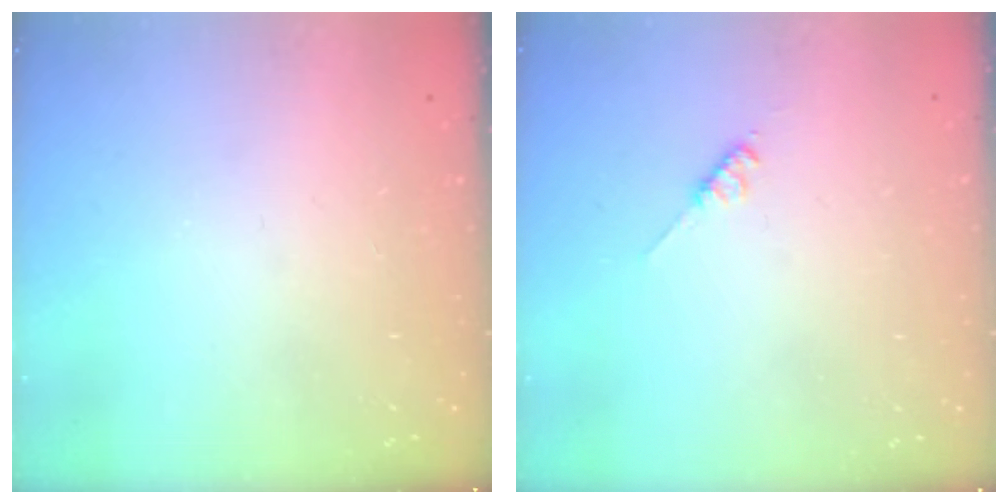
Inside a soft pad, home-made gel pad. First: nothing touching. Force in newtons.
{"total": 2.8, "press": 2.8, "slide": 0.5}